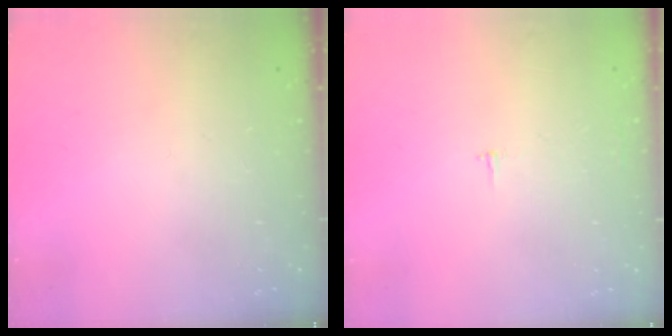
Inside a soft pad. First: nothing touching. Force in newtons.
{"total": 1.8, "press": 1.8, "slide": 0.1}